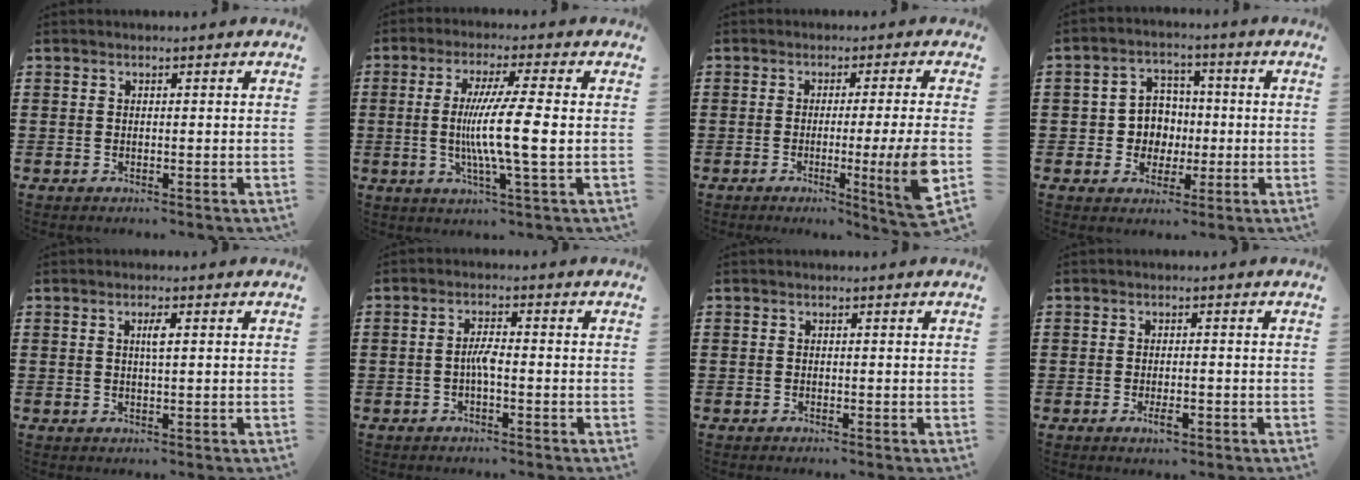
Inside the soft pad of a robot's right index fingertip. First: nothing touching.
{"total": 9.9, "force": [-0.5, 0.2, 9.9], "torque": [-0.180, -0.009, -0.013]}
{"total": 9.0, "force": [-1.8, -0.2, 8.8], "torque": [-0.121, -0.027, -0.032]}
{"total": 5.3, "force": [-0.4, 5.1, 1.4], "torque": [-0.046, 0.017, -0.009]}
{"total": 1.7, "force": [0.4, 0.2, 1.6], "torque": [-0.031, 0.002, 0.005]}
{"total": 2.8, "force": [-0.7, 0.5, 2.6], "torque": [-0.057, 0.001, -0.016]}
{"total": 0.0}
{"total": 2.2, "force": [-1.0, 0.8, 1.8], "torque": [-0.031, 0.001, -0.018]}